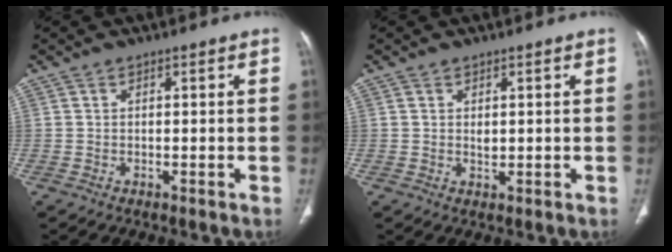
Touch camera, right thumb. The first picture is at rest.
{"total": 1.3, "force": [0.3, 0.8, 1.0], "torque": [-0.015, -0.004, 0.010]}